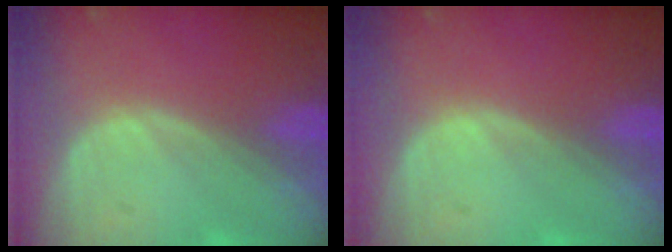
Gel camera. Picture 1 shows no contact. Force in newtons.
{"total": 0.0}